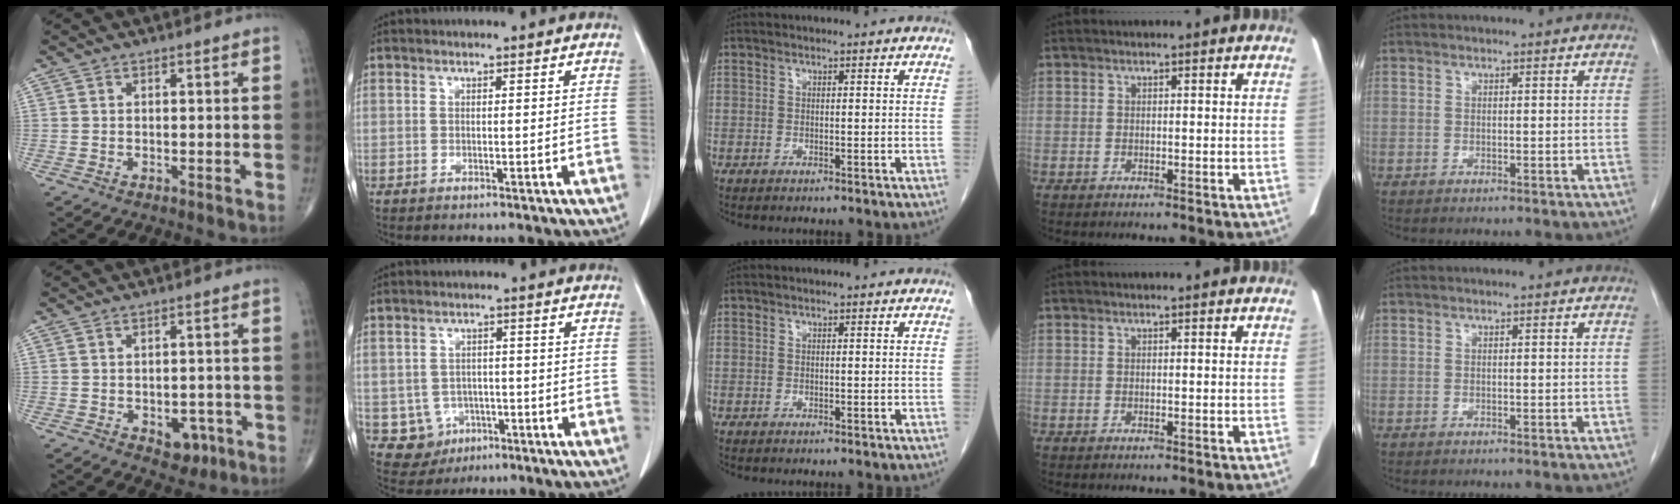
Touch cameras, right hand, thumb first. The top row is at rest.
{"thumb": {"total": 4.9, "force": [-1.8, 3.3, 3.1], "torque": [-0.015, 0.009, -0.016]}, "index": {"total": 5.4, "force": [-1.6, 5.1, 0.9], "torque": [-0.012, 0.008, -0.014]}}